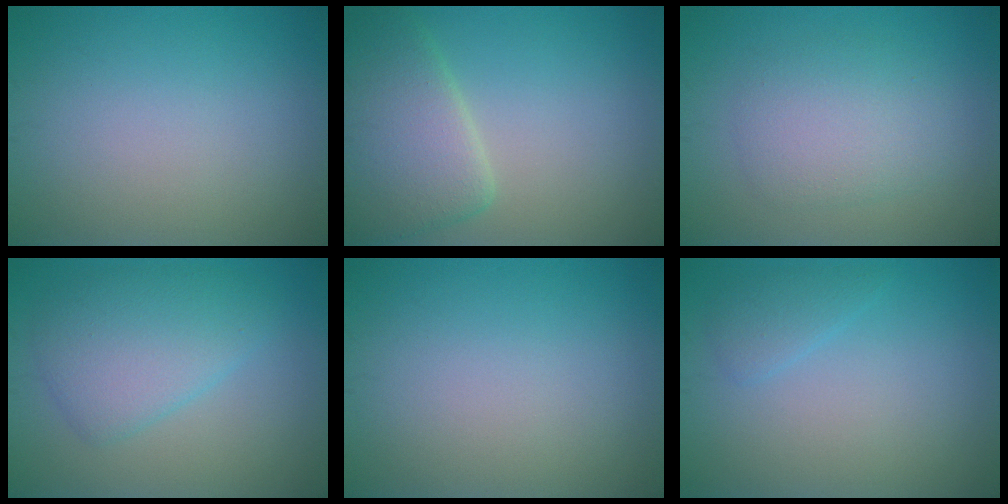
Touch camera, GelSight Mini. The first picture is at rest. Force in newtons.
{"total": 5.9, "press": 5.9, "slide": 0.5}
{"total": 3.6, "press": 3.6, "slide": 0.2}
{"total": 4.7, "press": 4.7, "slide": 0.1}
{"total": 0.0}
{"total": 1.4, "press": 1.4, "slide": 0.1}